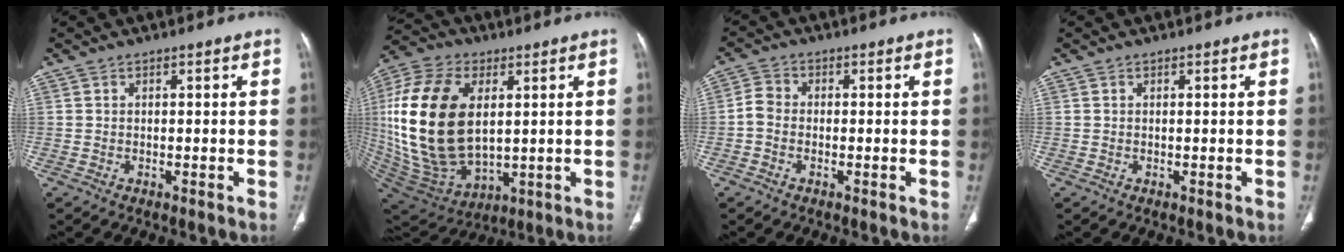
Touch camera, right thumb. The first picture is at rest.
{"total": 25.8, "force": [3.2, 15.3, 20.5], "torque": [-0.427, -0.024, 0.070]}
{"total": 3.1, "force": [-0.8, 2.3, 2.0], "torque": [-0.035, 0.009, -0.024]}
{"total": 0.0}